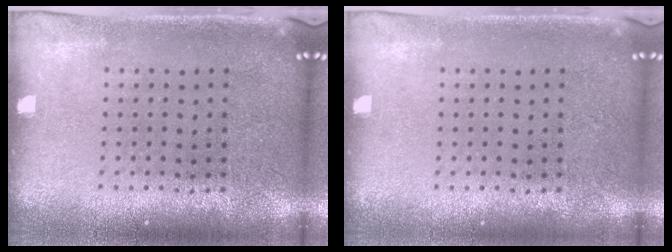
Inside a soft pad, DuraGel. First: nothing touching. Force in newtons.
{"total": 0.0}